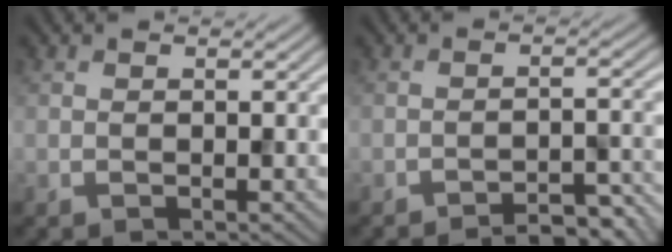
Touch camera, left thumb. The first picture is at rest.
{"total": 5.2, "force": [-4.6, 0.8, 2.3], "torque": [-0.040, 0.014, -0.060]}